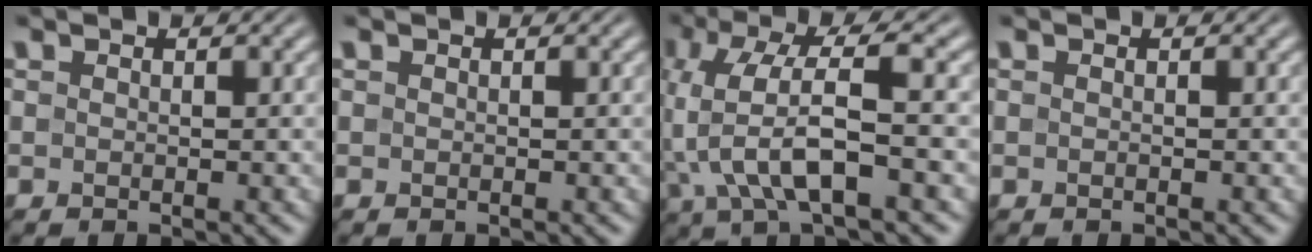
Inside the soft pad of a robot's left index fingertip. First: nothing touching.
{"total": 0.0}
{"total": 7.2, "force": [-1.8, 2.0, 6.6], "torque": [-0.147, 0.014, -0.038]}
{"total": 0.0}